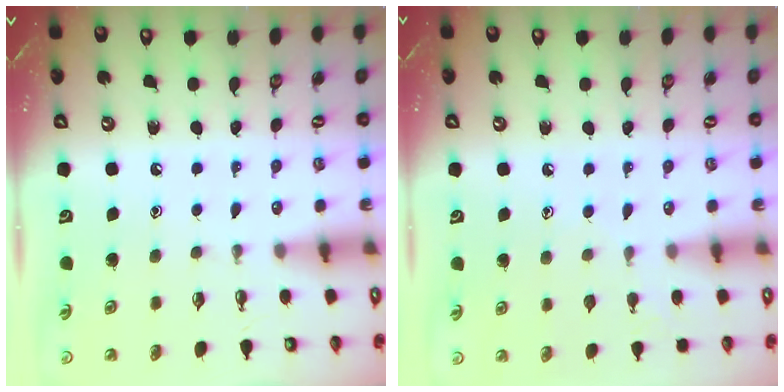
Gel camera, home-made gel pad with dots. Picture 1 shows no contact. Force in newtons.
{"total": 4.7, "press": 4.7, "slide": 0.5}